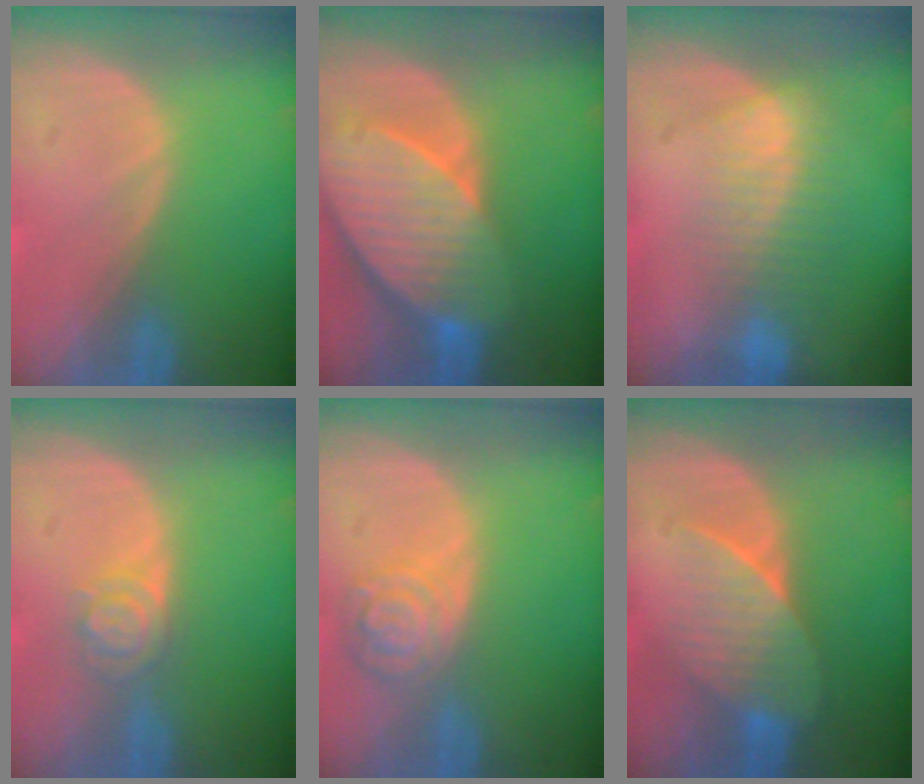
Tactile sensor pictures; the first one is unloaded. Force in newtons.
{"total": 10.7, "press": 9.4, "slide": 5.1}
{"total": 7.4, "press": 6.3, "slide": 3.8}
{"total": 3.8, "press": 3.5, "slide": 1.6}
{"total": 5.3, "press": 4.8, "slide": 2.3}
{"total": 7.1, "press": 6.4, "slide": 3.0}